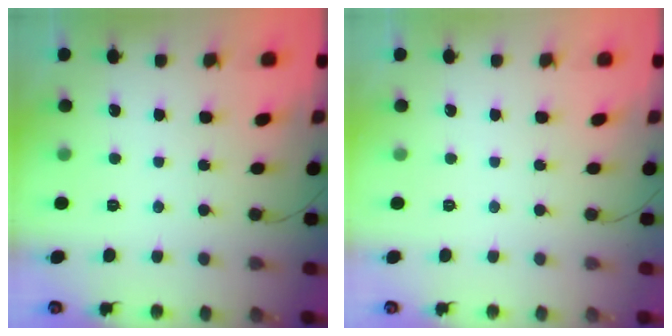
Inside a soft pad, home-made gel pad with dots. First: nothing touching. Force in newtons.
{"total": 0.0}